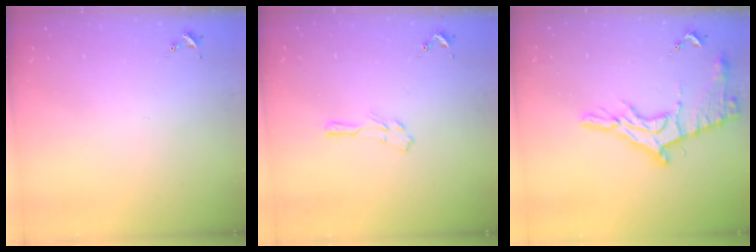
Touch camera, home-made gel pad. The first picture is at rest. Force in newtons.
{"total": 5.3, "press": 5.3, "slide": 0.4}
{"total": 17.8, "press": 17.8, "slide": 1.2}